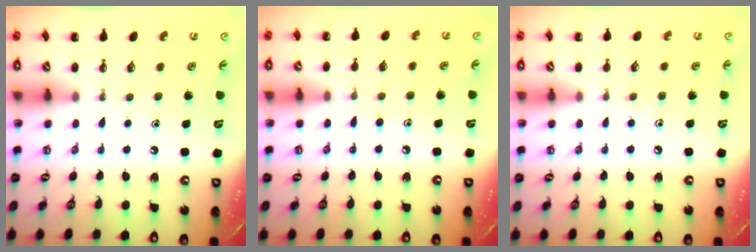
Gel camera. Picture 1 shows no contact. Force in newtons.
{"total": 5.3, "press": 5.0, "slide": 1.9}
{"total": 3.6, "press": 3.4, "slide": 1.1}